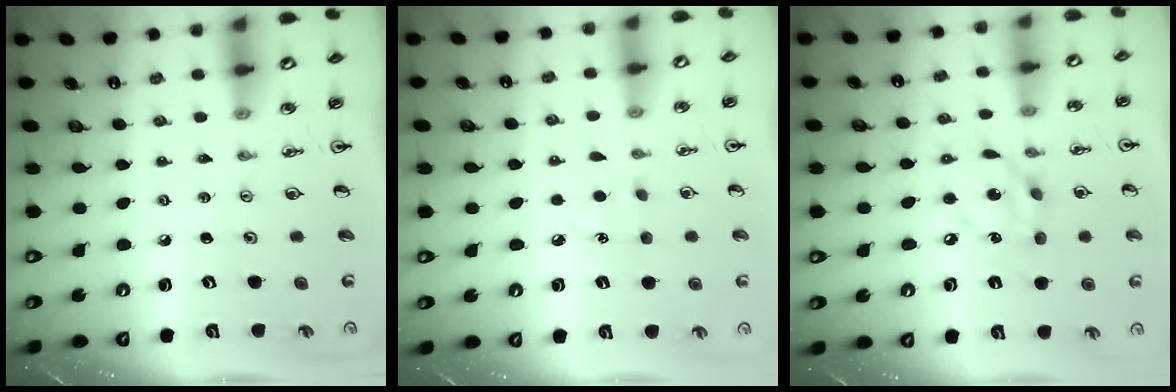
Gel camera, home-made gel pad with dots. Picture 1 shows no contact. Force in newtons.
{"total": 4.7, "press": 4.7, "slide": 0.5}
{"total": 11.4, "press": 11.3, "slide": 0.6}